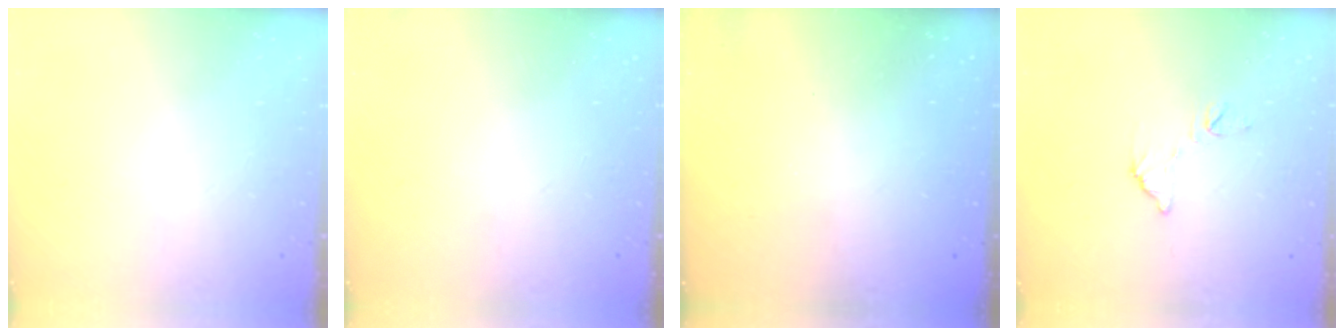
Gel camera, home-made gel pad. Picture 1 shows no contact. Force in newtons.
{"total": 0.0}
{"total": 3.0, "press": 3.0, "slide": 0.1}
{"total": 7.5, "press": 7.5, "slide": 0.4}